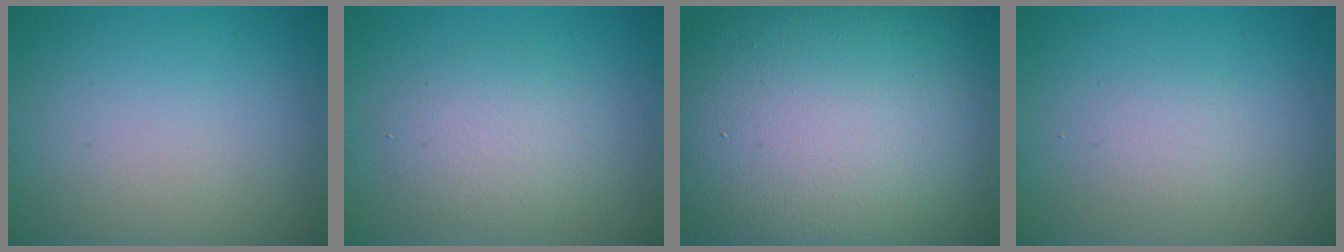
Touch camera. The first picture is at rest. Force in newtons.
{"total": 2.9, "press": 2.9, "slide": 0.4}
{"total": 20.8, "press": 20.8, "slide": 1.5}
{"total": 1.3, "press": 1.3, "slide": 0.1}